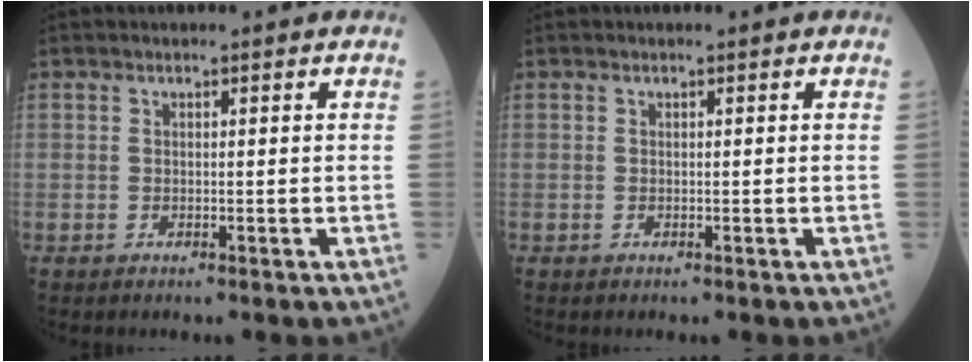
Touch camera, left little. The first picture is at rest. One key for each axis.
{"total": 0.0}